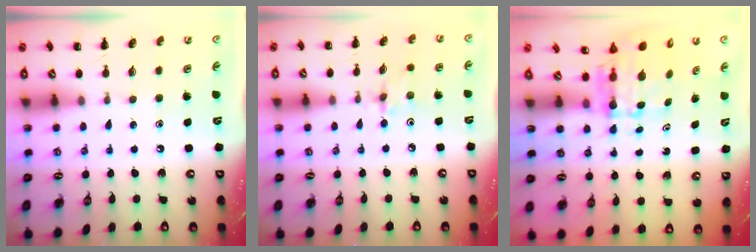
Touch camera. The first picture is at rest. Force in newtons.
{"total": 2.2, "press": 2.1, "slide": 0.6}
{"total": 5.7, "press": 5.6, "slide": 1.1}